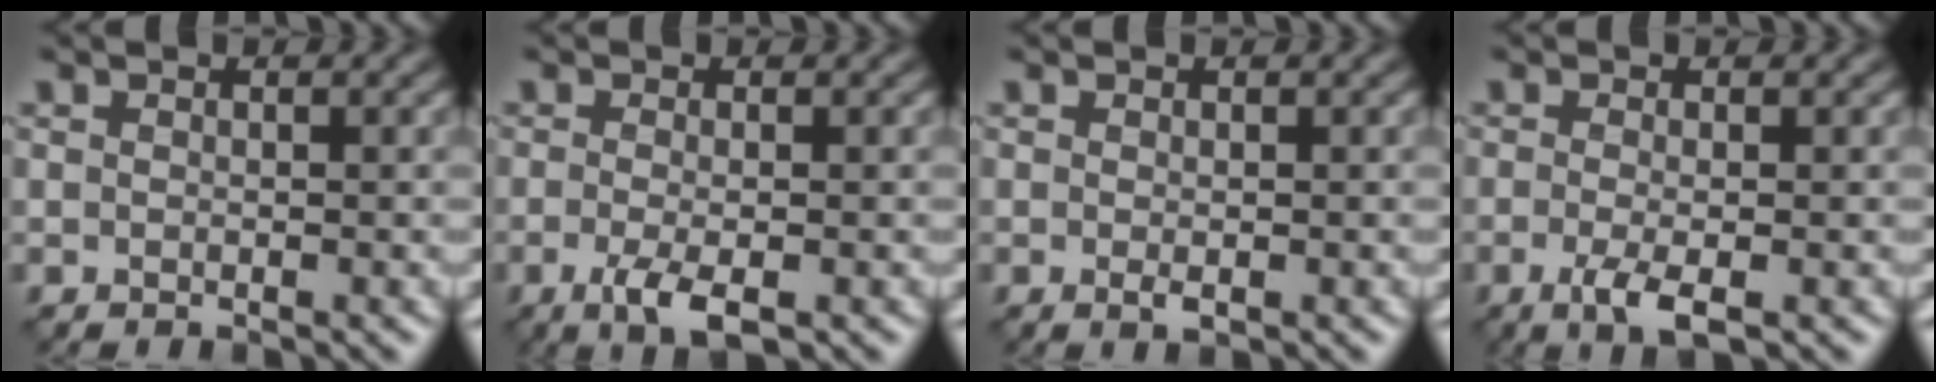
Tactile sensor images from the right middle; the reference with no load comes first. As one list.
[{"total": 3.0, "force": [-1.2, 0.9, 2.6], "torque": [-0.055, -0.008, -0.024]}, {"total": 0.8, "force": [-0.2, 0.3, 0.7], "torque": [-0.014, -0.004, -0.001]}, {"total": 2.7, "force": [-1.1, 0.7, 2.4], "torque": [-0.052, -0.008, -0.022]}]